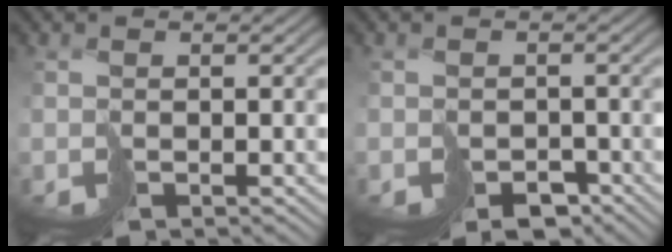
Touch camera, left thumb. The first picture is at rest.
{"total": 3.8, "force": [-2.7, 2.4, 1.2], "torque": [-0.012, -0.014, -0.033]}